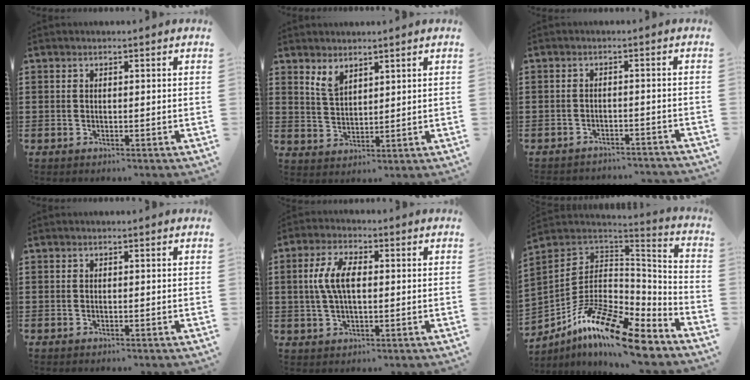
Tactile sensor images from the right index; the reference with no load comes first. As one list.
[{"total": 3.4, "force": [2.6, 1.6, 1.6], "torque": [-0.039, 0.002, 0.050]}, {"total": 2.2, "force": [-2.2, 0.1, 0.2], "torque": [-0.009, 0.000, -0.046]}, {"total": 0.0}, {"total": 6.6, "force": [0.7, 3.2, 5.7], "torque": [-0.136, 0.007, 0.003]}, {"total": 15.0, "force": [-10.0, 4.4, 10.3], "torque": [-0.200, 0.026, -0.187]}]